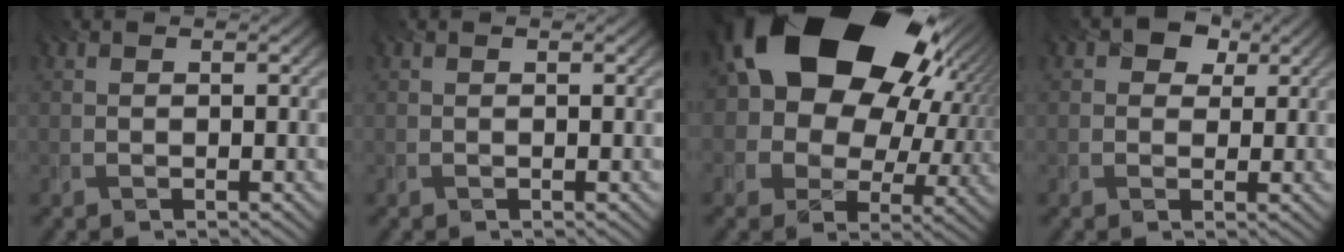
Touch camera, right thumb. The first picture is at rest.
{"total": 0.0}
{"total": 22.2, "force": [8.5, 15.8, 13.1], "torque": [-0.244, 0.022, 0.166]}
{"total": 4.0, "force": [1.3, 3.4, 1.6], "torque": [-0.019, 0.010, -0.005]}